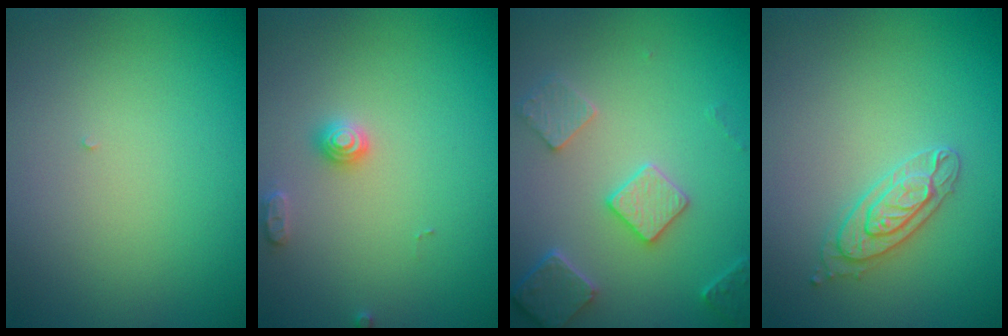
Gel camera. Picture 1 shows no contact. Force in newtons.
{"total": 1.7, "press": 1.7, "slide": 0.3}
{"total": 4.1, "press": 3.5, "slide": 2.1}
{"total": 2.5, "press": 2.4, "slide": 0.6}